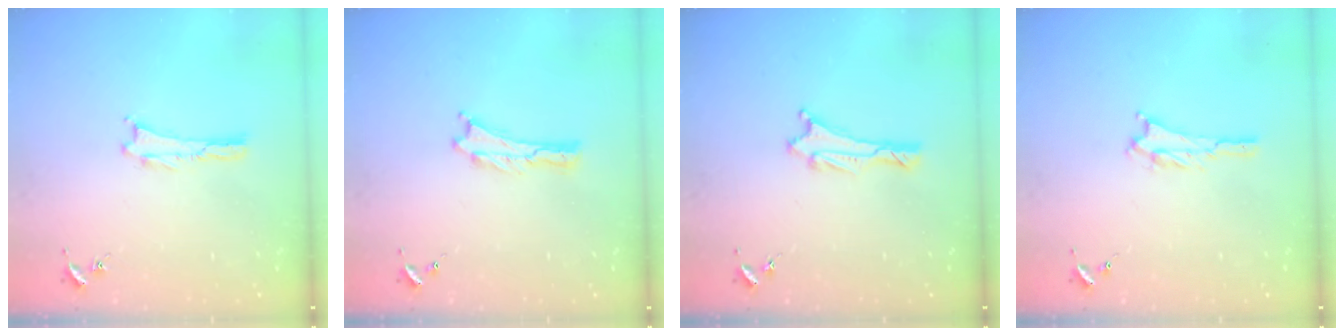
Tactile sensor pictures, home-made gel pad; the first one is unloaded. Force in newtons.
{"total": 0.0}
{"total": 1.1, "press": 1.1, "slide": 0.1}
{"total": 1.5, "press": 1.5, "slide": 0.3}